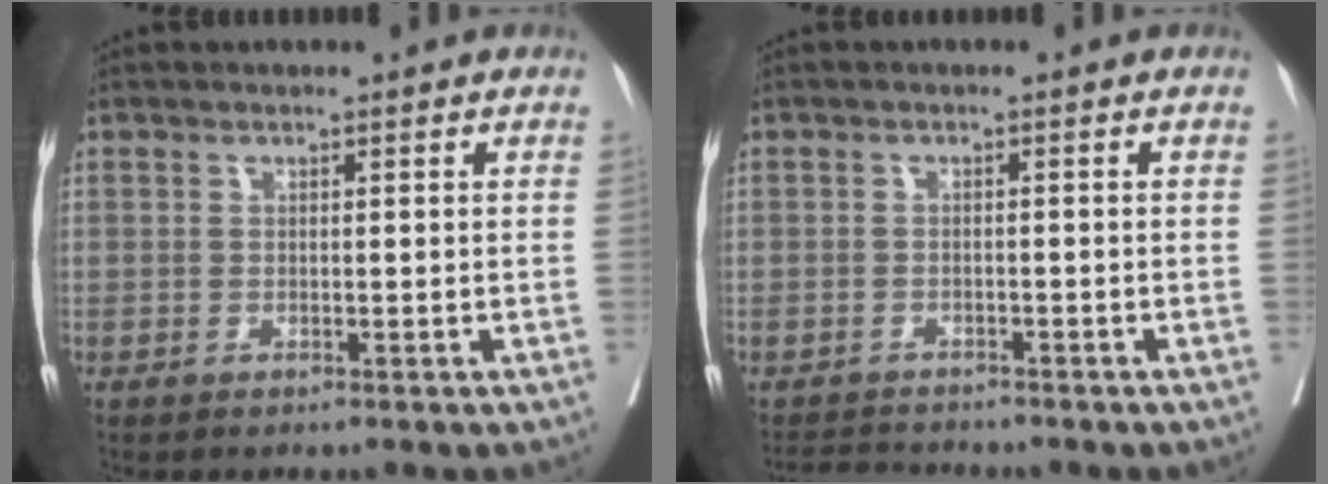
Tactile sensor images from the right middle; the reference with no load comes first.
{"total": 3.4, "force": [-3.3, 0.4, -0.1], "torque": [0.004, -0.013, -0.055]}